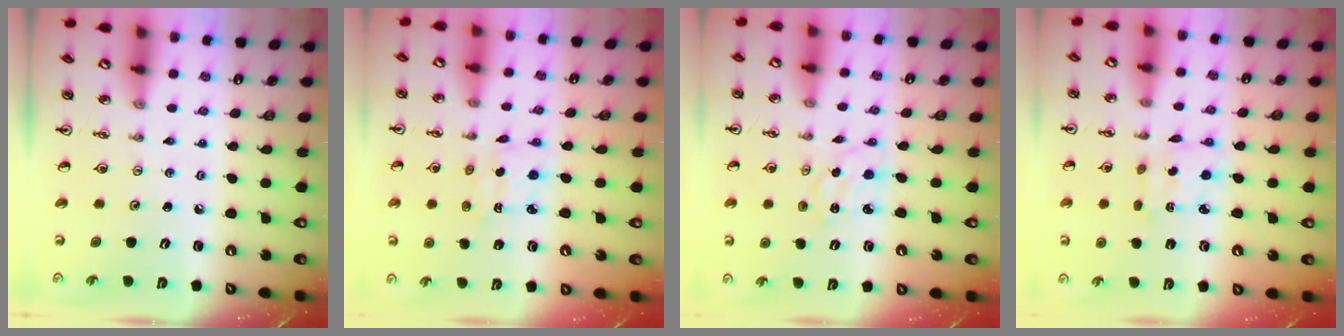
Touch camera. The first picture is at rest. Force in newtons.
{"total": 1.9, "press": 1.8, "slide": 0.6}
{"total": 1.7, "press": 1.7, "slide": 0.3}
{"total": 2.1, "press": 2.0, "slide": 0.4}